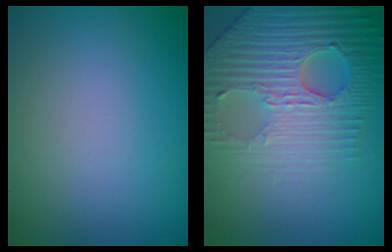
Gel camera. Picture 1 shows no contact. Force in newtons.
{"total": 8.1, "press": 5.7, "slide": 5.7}